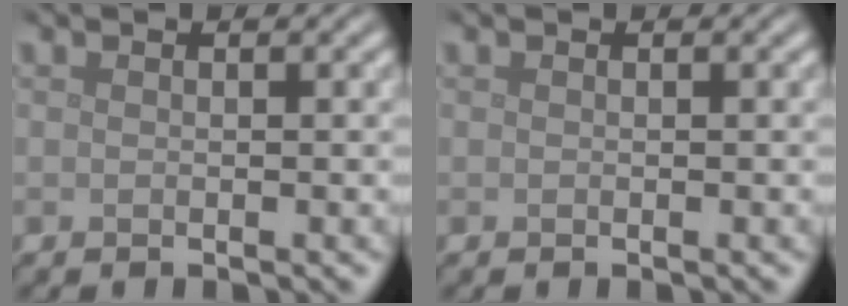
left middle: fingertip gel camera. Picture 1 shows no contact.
{"total": 0.0}